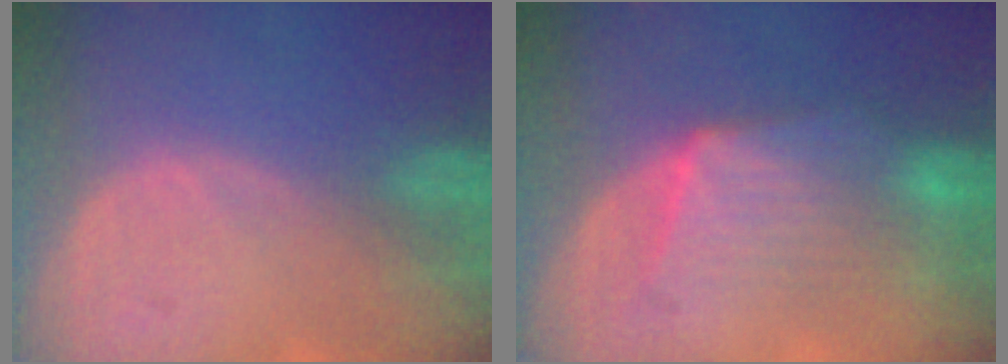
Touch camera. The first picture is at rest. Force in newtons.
{"total": 7.4, "press": 7.4, "slide": 0.4}